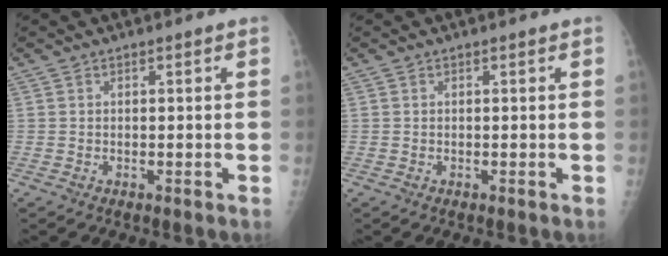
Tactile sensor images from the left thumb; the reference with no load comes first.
{"total": 0.0}